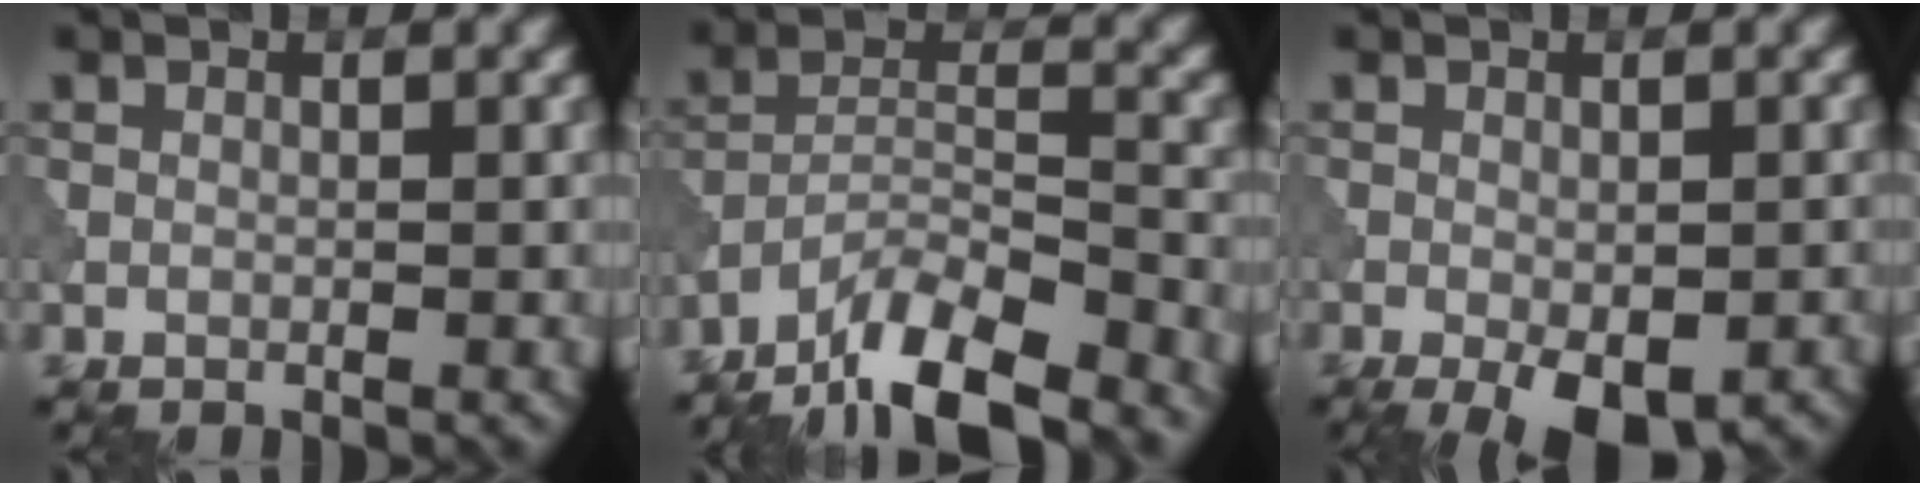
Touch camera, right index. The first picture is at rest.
{"total": 9.8, "force": [-7.9, 2.3, 5.3], "torque": [-0.088, 0.007, -0.148]}
{"total": 6.4, "force": [-3.2, 2.7, 4.8], "torque": [-0.070, -0.014, -0.037]}